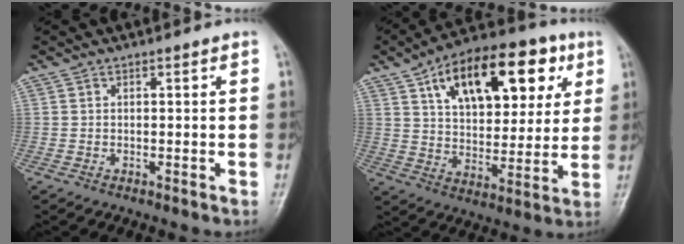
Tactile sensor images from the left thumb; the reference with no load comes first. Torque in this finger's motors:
{"motor_torque": [1.33, 1.41, 1.56, -1.21, 0.19]}